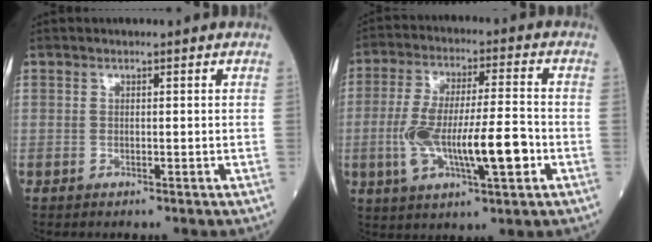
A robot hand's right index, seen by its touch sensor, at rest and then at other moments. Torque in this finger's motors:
{"motor_torque": [0.40, -0.30, 0.24, 0.18]}